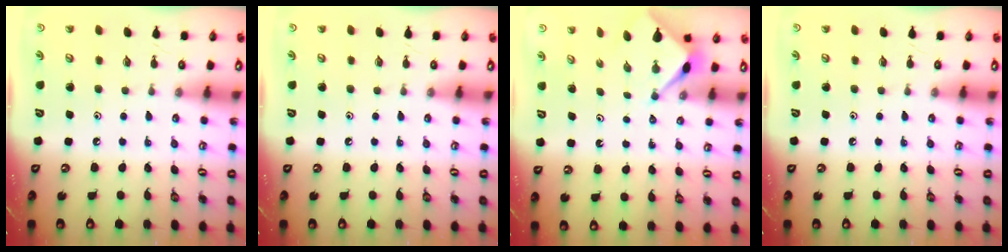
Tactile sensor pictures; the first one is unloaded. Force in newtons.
{"total": 0.0}
{"total": 3.5, "press": 3.5, "slide": 0.3}
{"total": 0.0}